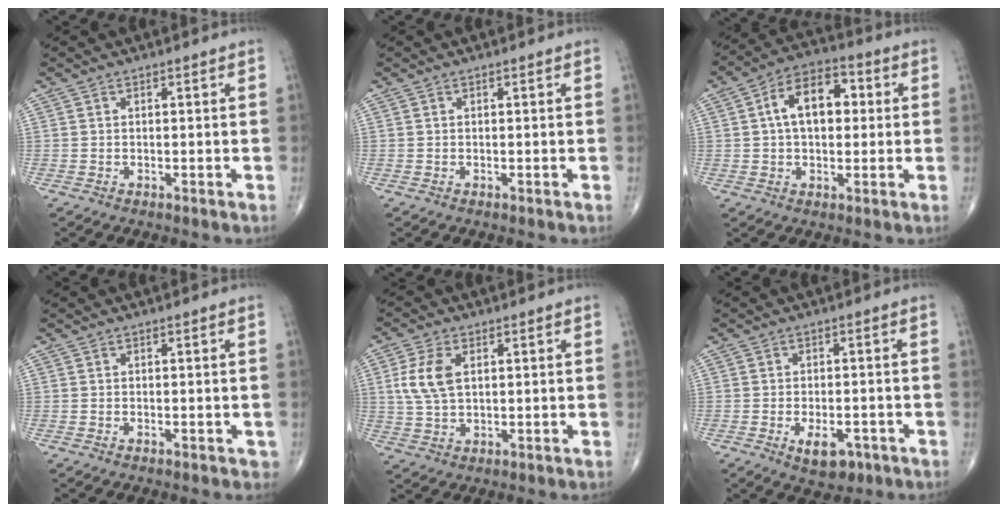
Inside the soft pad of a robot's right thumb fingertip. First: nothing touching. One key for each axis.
{"total": 0.0}
{"total": 11.8, "fx": 1.8, "fy": 7.2, "fz": 9.1, "tx": -0.132, "ty": 0.023, "tz": 0.021}
{"total": 1.0, "fx": -0.3, "fy": 0.6, "fz": 0.7, "tx": -0.006, "ty": 0.002, "tz": -0.003}
{"total": 7.2, "fx": 1.7, "fy": 4.1, "fz": 5.7, "tx": -0.123, "ty": -0.001, "tz": 0.036}
{"total": 5.8, "fx": -2.5, "fy": 3.2, "fz": 4.1, "tx": -0.055, "ty": 0.008, "tz": -0.030}